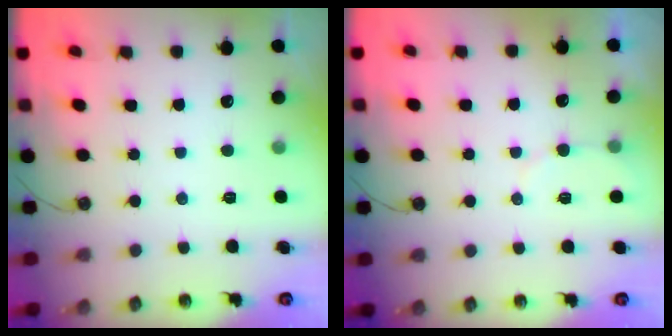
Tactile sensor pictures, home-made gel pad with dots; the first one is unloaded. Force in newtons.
{"total": 3.2, "press": 3.2, "slide": 0.3}